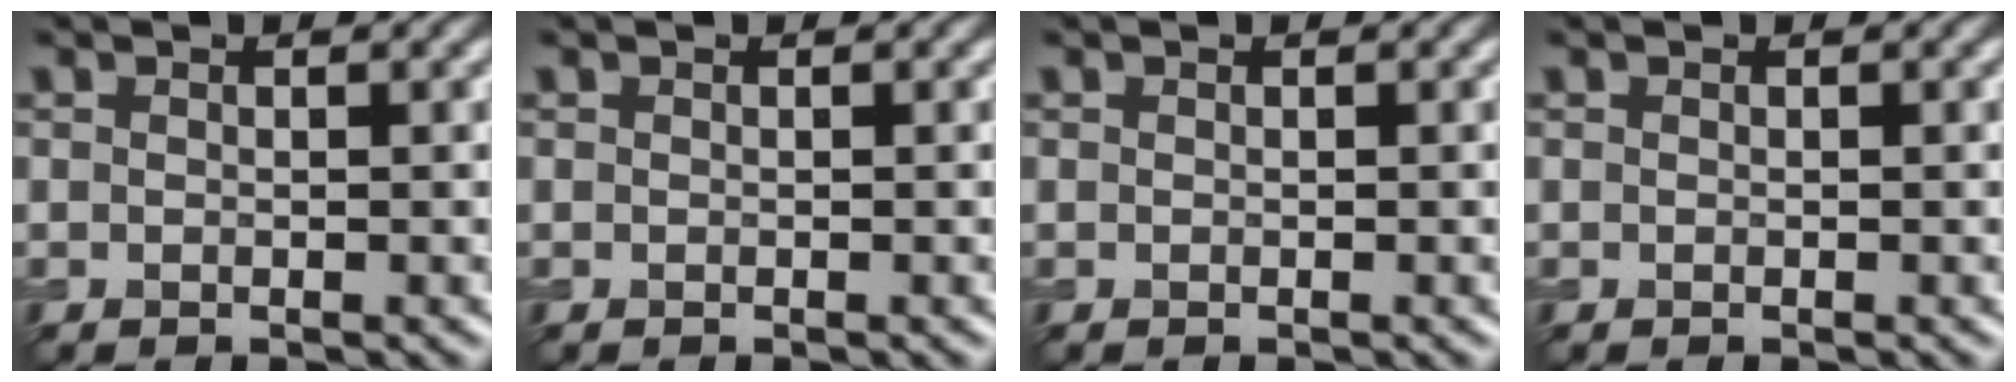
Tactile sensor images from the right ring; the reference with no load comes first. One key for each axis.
{"total": 0.0}
{"total": 0.0}
{"total": 0.0}